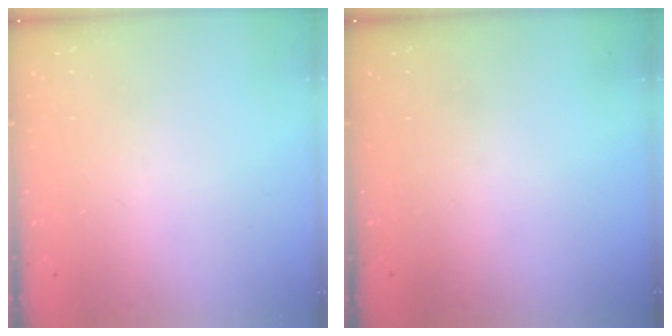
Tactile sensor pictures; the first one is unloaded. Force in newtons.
{"total": 0.0}